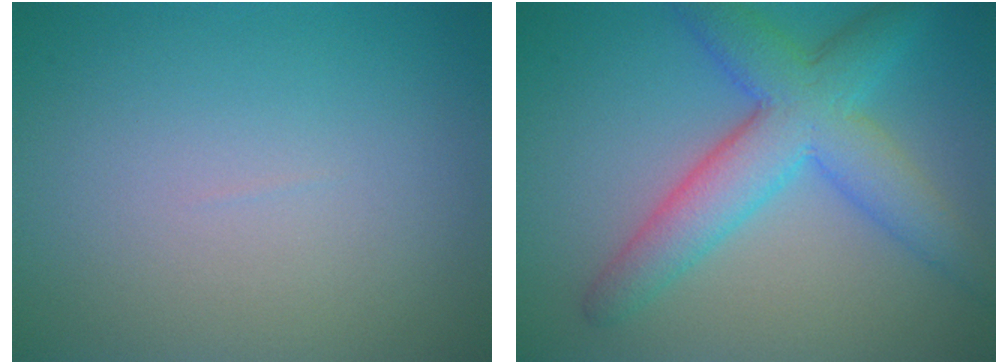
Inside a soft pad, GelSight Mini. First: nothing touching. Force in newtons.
{"total": 6.8, "press": 6.8, "slide": 0.1}